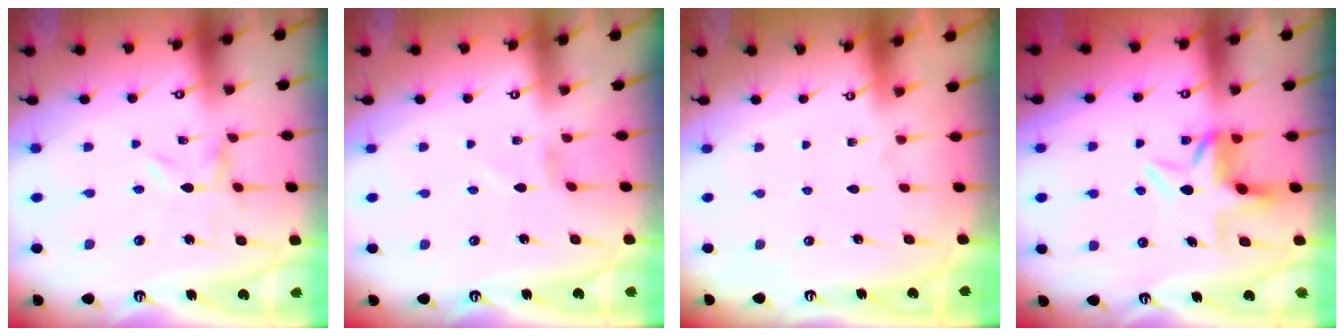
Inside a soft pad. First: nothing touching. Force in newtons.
{"total": 0.0}
{"total": 1.6, "press": 1.6, "slide": 0.1}
{"total": 6.5, "press": 6.2, "slide": 2.0}